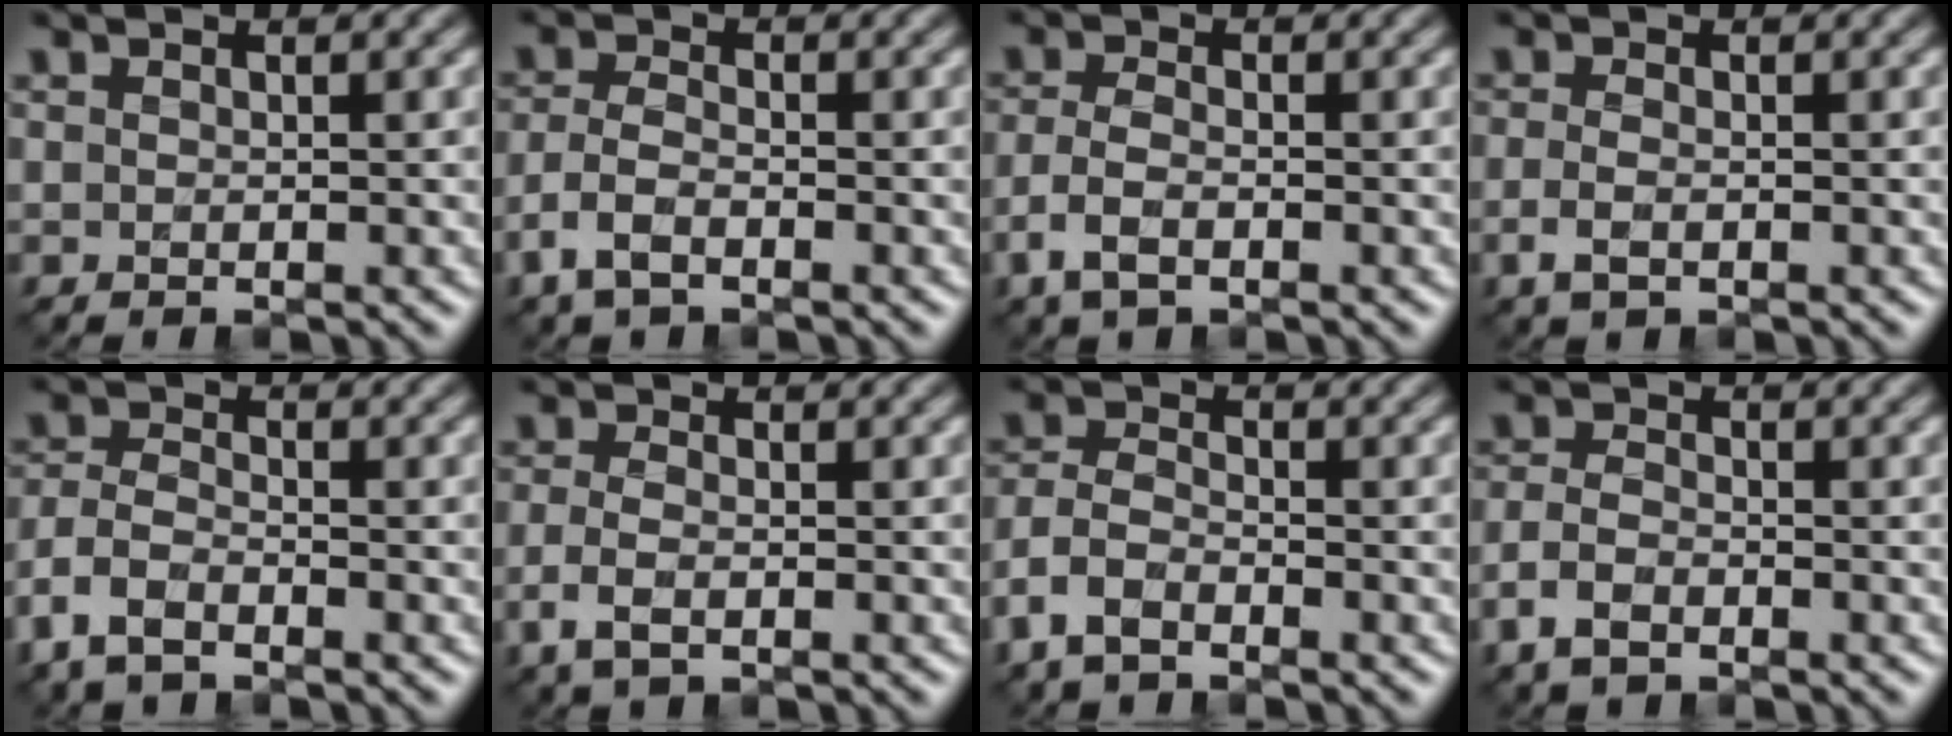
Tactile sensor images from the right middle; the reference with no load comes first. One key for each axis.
{"total": 3.0, "fx": -1.8, "fy": 1.3, "fz": 2.1, "tx": -0.048, "ty": 0.001, "tz": -0.043}
{"total": 3.0, "fx": -1.5, "fy": 1.4, "fz": 2.2, "tx": -0.053, "ty": -0.002, "tz": -0.037}
{"total": 1.9, "fx": -0.7, "fy": 0.9, "fz": 1.5, "tx": -0.036, "ty": -0.006, "tz": -0.018}
{"total": 3.8, "fx": -2.5, "fy": 1.8, "fz": 2.2, "tx": -0.050, "ty": -0.002, "tz": -0.062}
{"total": 2.6, "fx": -1.1, "fy": 1.2, "fz": 2.1, "tx": -0.053, "ty": -0.006, "tz": -0.029}
{"total": 3.6, "fx": -2.3, "fy": 1.7, "fz": 2.1, "tx": -0.044, "ty": 0.001, "tz": -0.060}
{"total": 2.9, "fx": -1.7, "fy": 1.6, "fz": 1.8, "tx": -0.040, "ty": -0.002, "tz": -0.042}